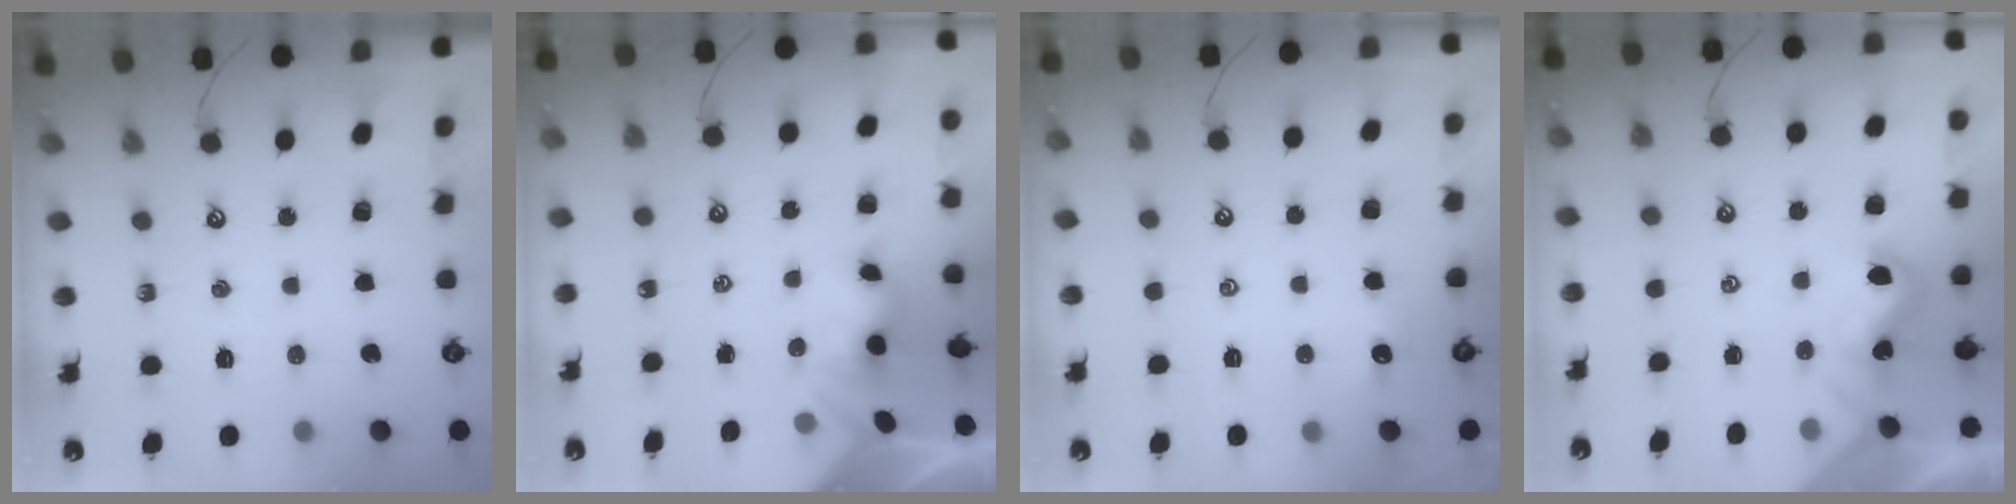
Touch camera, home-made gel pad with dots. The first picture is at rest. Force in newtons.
{"total": 2.9, "press": 2.9, "slide": 0.6}
{"total": 0.0}
{"total": 1.3, "press": 1.2, "slide": 0.3}